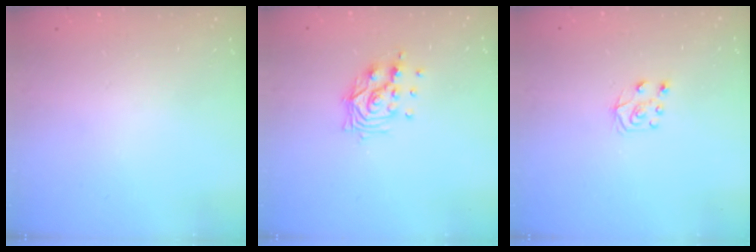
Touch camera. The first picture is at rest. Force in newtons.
{"total": 11.1, "press": 11.1, "slide": 0.9}
{"total": 6.1, "press": 6.1, "slide": 0.5}